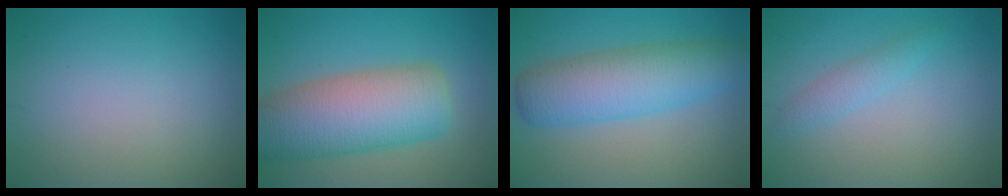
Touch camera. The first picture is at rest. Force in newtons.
{"total": 10.0, "press": 9.9, "slide": 0.7}
{"total": 7.0, "press": 7.0, "slide": 0.0}
{"total": 1.7, "press": 1.7, "slide": 0.1}